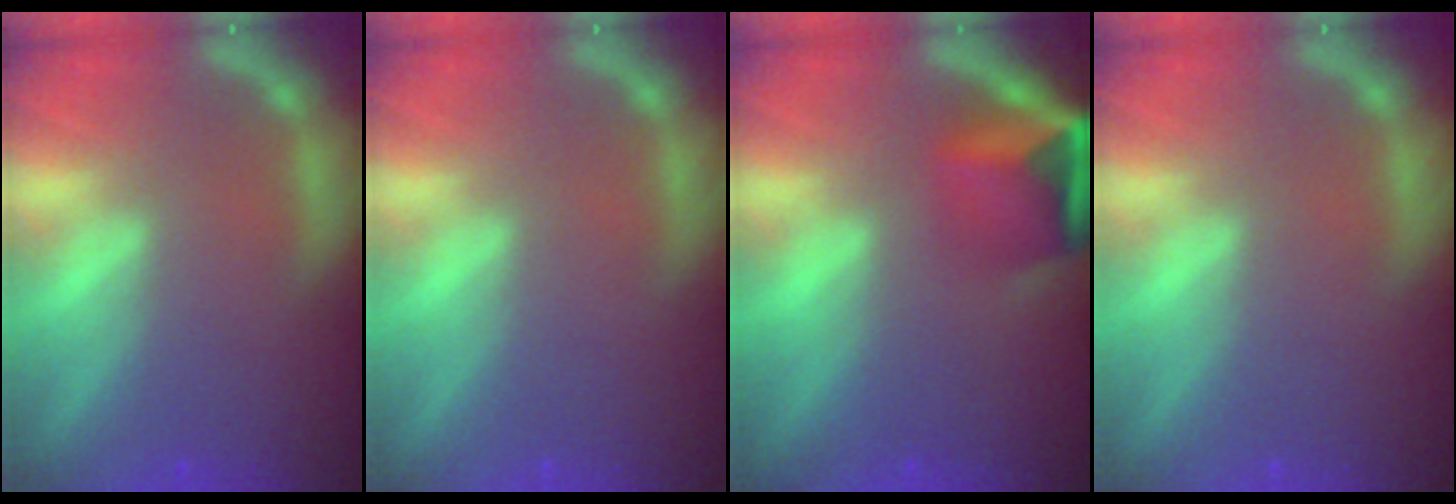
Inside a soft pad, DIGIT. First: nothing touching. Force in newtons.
{"total": 0.0}
{"total": 6.4}
{"total": 0.0}